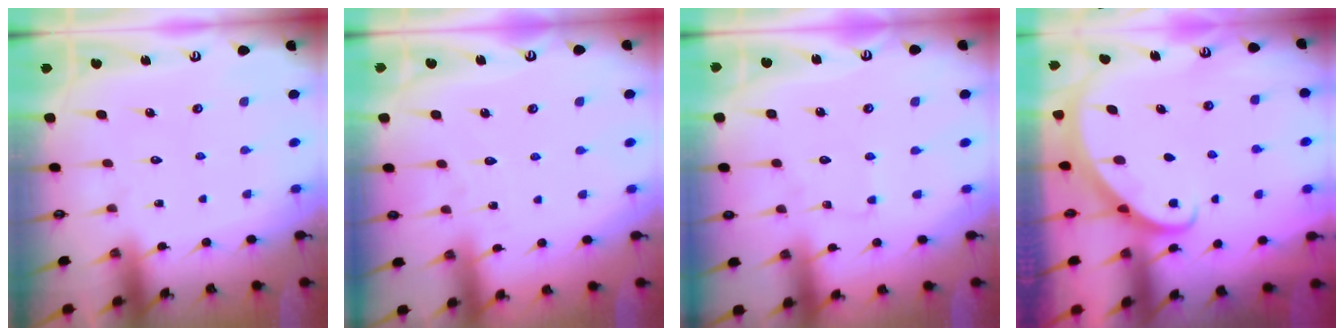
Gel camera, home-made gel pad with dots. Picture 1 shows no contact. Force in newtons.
{"total": 2.7, "press": 2.7, "slide": 0.3}
{"total": 1.2, "press": 1.2, "slide": 0.2}
{"total": 2.7, "press": 2.7, "slide": 0.2}